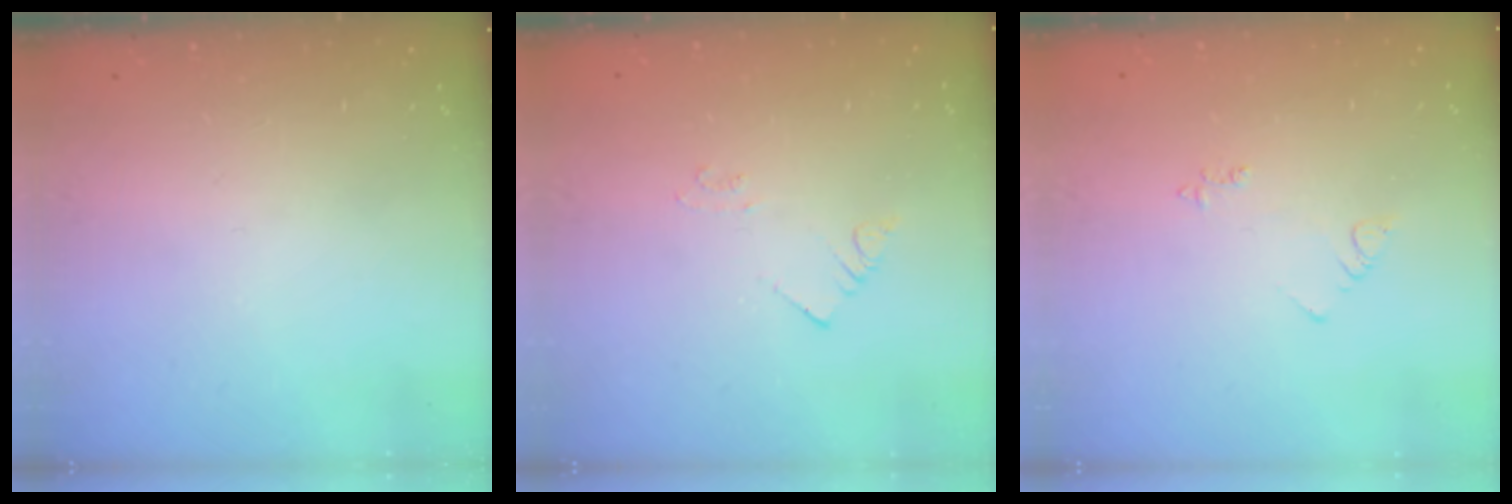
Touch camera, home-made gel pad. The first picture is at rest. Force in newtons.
{"total": 2.1, "press": 2.1, "slide": 0.3}
{"total": 3.9, "press": 3.8, "slide": 0.7}